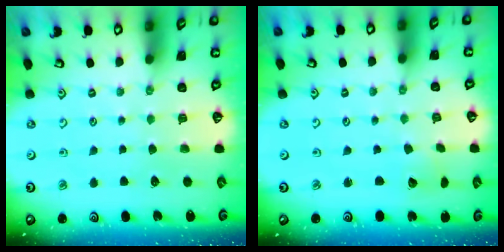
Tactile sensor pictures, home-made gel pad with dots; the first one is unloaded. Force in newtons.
{"total": 2.4, "press": 2.4, "slide": 0.3}